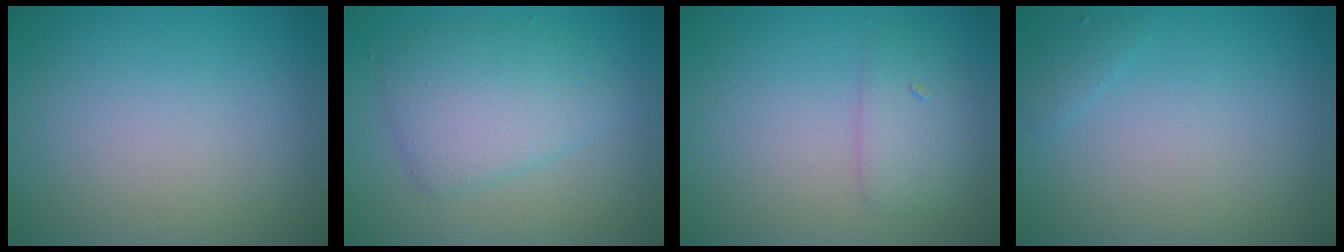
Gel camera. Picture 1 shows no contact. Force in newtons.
{"total": 4.2, "press": 4.2, "slide": 0.1}
{"total": 2.1, "press": 2.1, "slide": 0.1}
{"total": 0.8, "press": 0.8, "slide": 0.1}